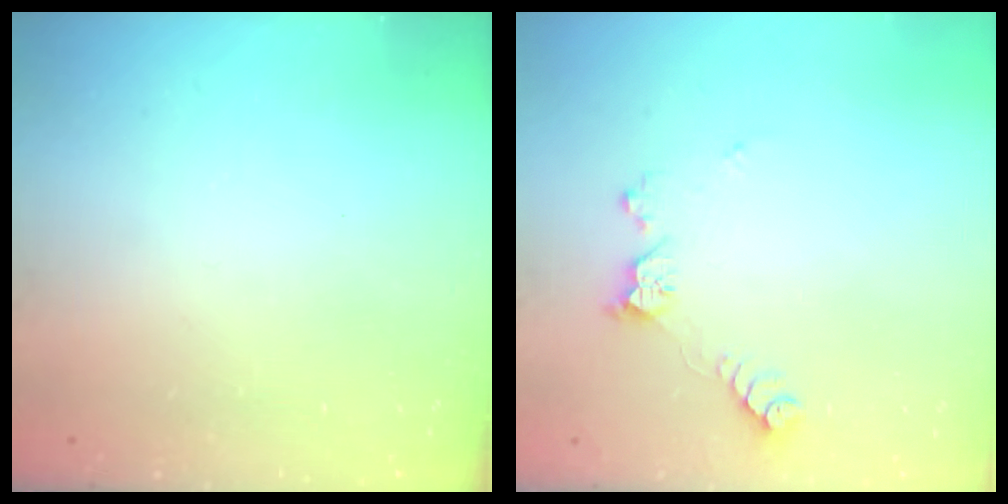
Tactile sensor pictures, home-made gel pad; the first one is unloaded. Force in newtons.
{"total": 8.8, "press": 8.8, "slide": 0.4}